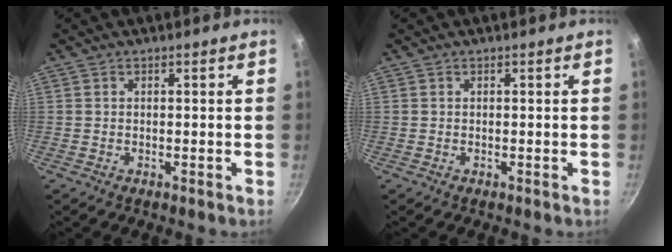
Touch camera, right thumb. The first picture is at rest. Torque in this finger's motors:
{"motor_torque": [0.00, 0.00, 0.00, 0.00, 0.00]}